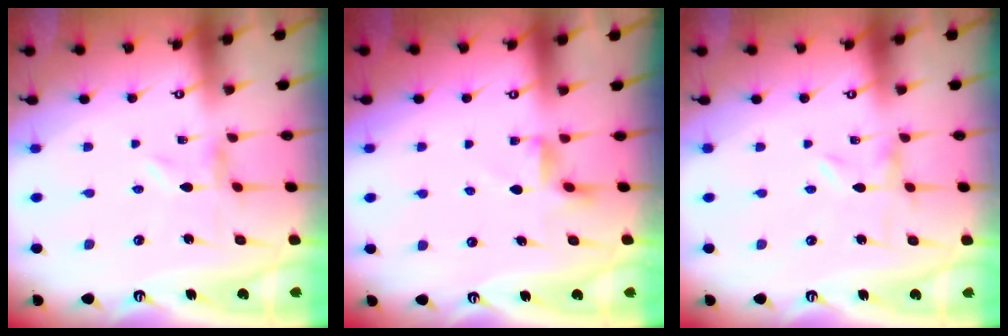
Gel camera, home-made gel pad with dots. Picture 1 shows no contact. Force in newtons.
{"total": 4.0, "press": 3.9, "slide": 0.6}
{"total": 0.0}